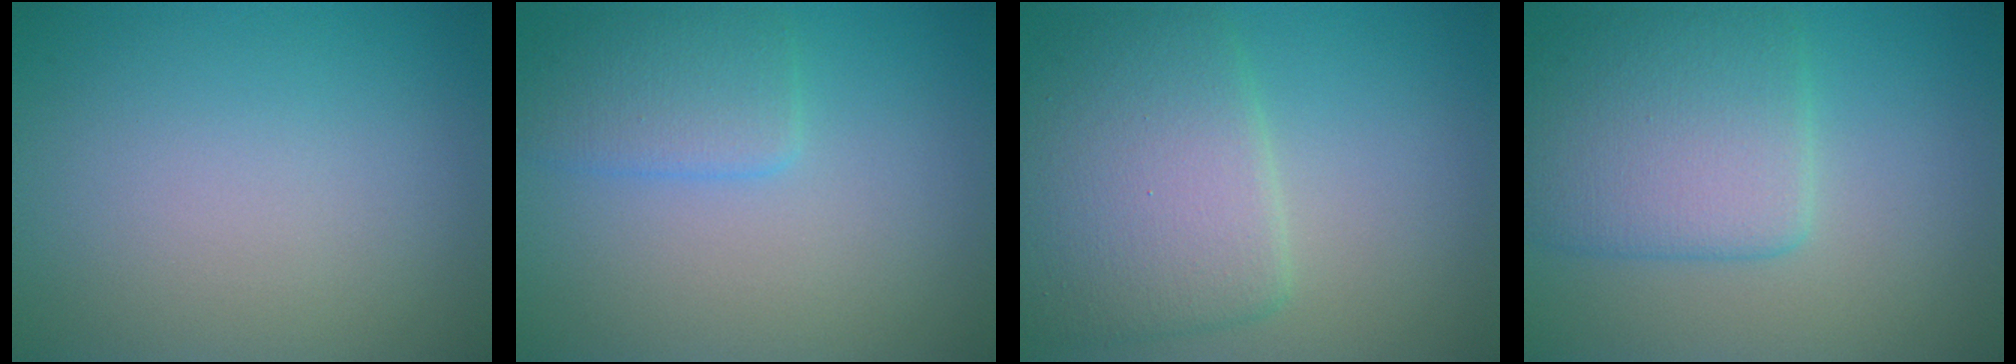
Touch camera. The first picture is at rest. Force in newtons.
{"total": 2.8, "press": 2.8, "slide": 0.1}
{"total": 6.6, "press": 6.6, "slide": 0.3}
{"total": 5.7, "press": 5.7, "slide": 0.2}